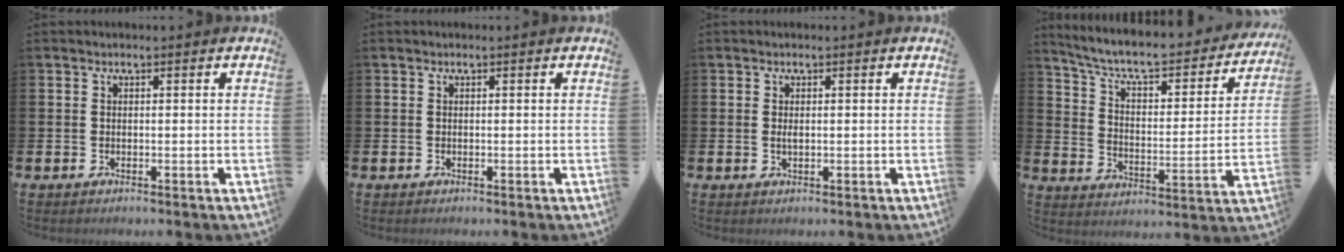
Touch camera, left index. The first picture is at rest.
{"total": 0.0}
{"total": 0.8, "force": [0.2, 0.3, 0.7], "torque": [-0.008, -0.001, 0.001]}
{"total": 7.5, "force": [6.6, 1.8, 3.0], "torque": [-0.081, -0.053, 0.107]}